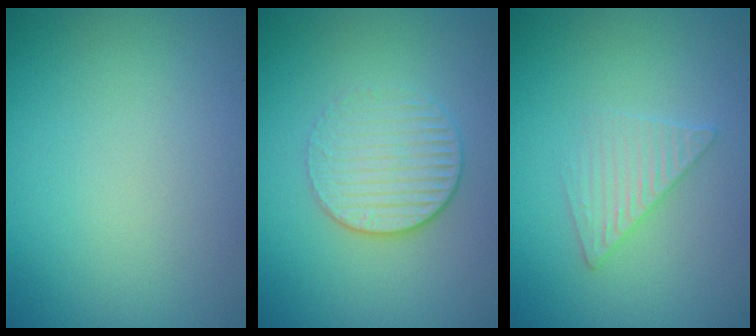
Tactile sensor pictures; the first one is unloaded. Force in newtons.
{"total": 3.1, "press": 2.7, "slide": 1.4}
{"total": 2.4, "press": 2.3, "slide": 0.2}